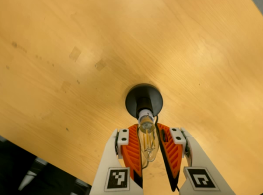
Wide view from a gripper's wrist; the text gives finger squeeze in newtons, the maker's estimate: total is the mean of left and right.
{"total": 14.0, "left": 14.1, "right": 13.9}